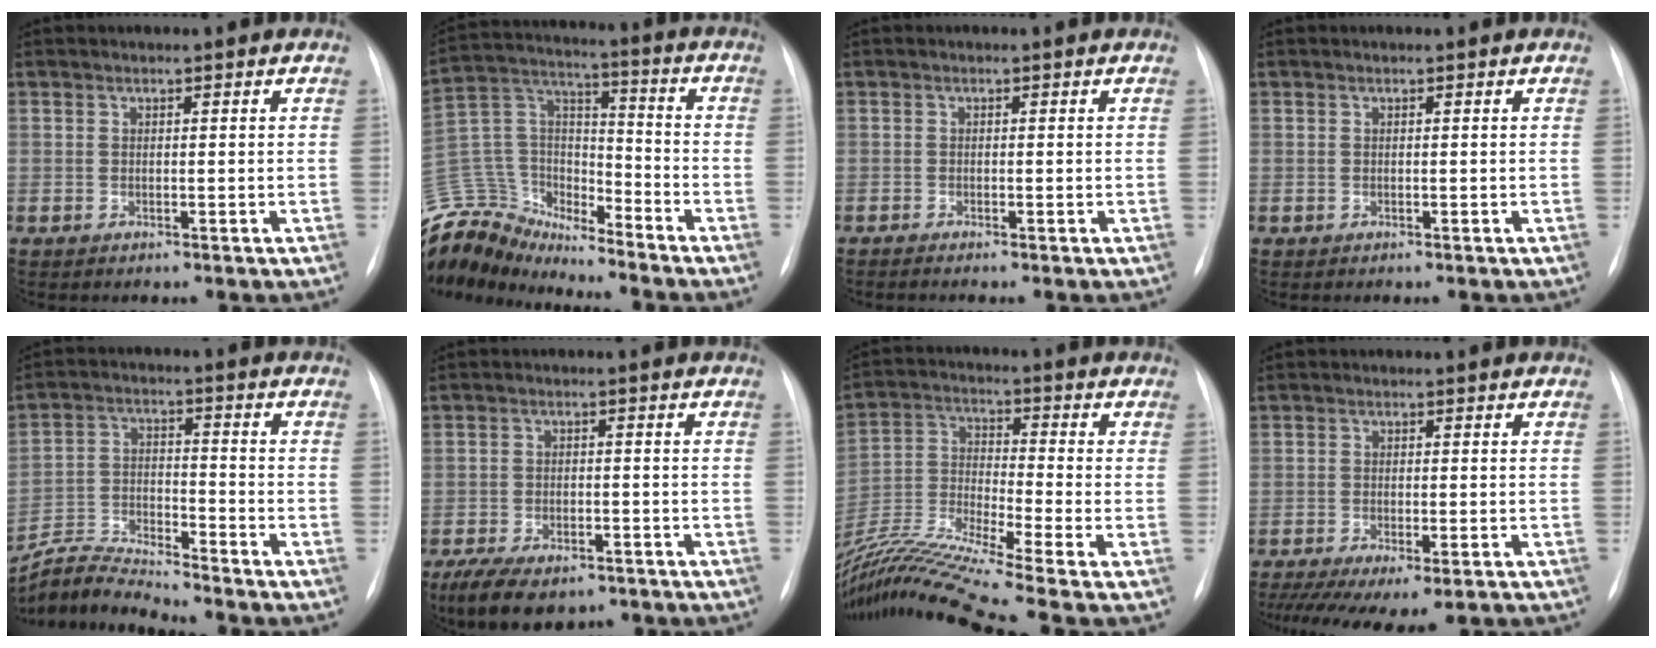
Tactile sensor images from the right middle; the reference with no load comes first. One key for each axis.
{"total": 16.9, "fx": -16.3, "fy": 3.9, "fz": 2.5, "tx": -0.053, "ty": 0.062, "tz": -0.295}
{"total": 0.5, "fx": -0.4, "fy": -0.1, "fz": 0.3, "tx": -0.003, "ty": 0.000, "tz": -0.011}
{"total": 0.0}
{"total": 8.4, "fx": -8.2, "fy": -1.3, "fz": 0.3, "tx": -0.015, "ty": 0.004, "tz": -0.155}
{"total": 10.7, "fx": -7.7, "fy": 5.0, "fz": 5.7, "tx": -0.099, "ty": -0.006, "tz": -0.113}
{"total": 18.2, "fx": -15.2, "fy": -2.4, "fz": 9.6, "tx": -0.206, "ty": -0.012, "tz": -0.281}
{"total": 10.8, "fx": -7.4, "fy": 3.8, "fz": 6.9, "tx": -0.119, "ty": -0.012, "tz": -0.105}